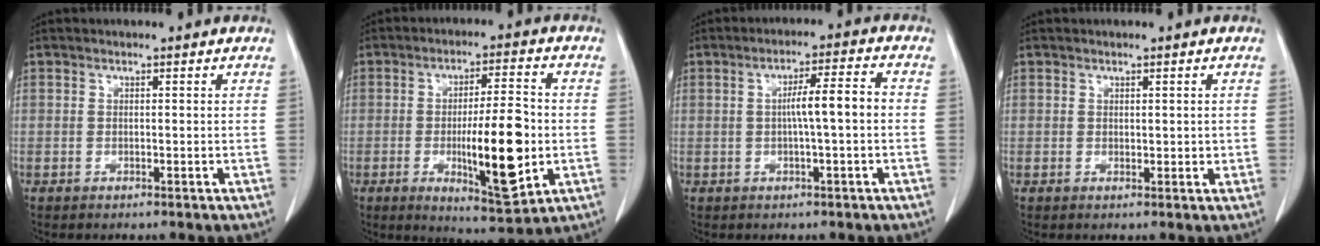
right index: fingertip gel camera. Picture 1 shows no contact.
{"total": 14.8, "force": [-2.6, 2.7, 14.3], "torque": [-0.229, -0.008, -0.033]}
{"total": 5.4, "force": [-0.4, 0.3, 5.3], "torque": [-0.089, 0.016, -0.005]}
{"total": 1.3, "force": [0.3, 0.9, 0.8], "torque": [-0.007, -0.001, 0.008]}